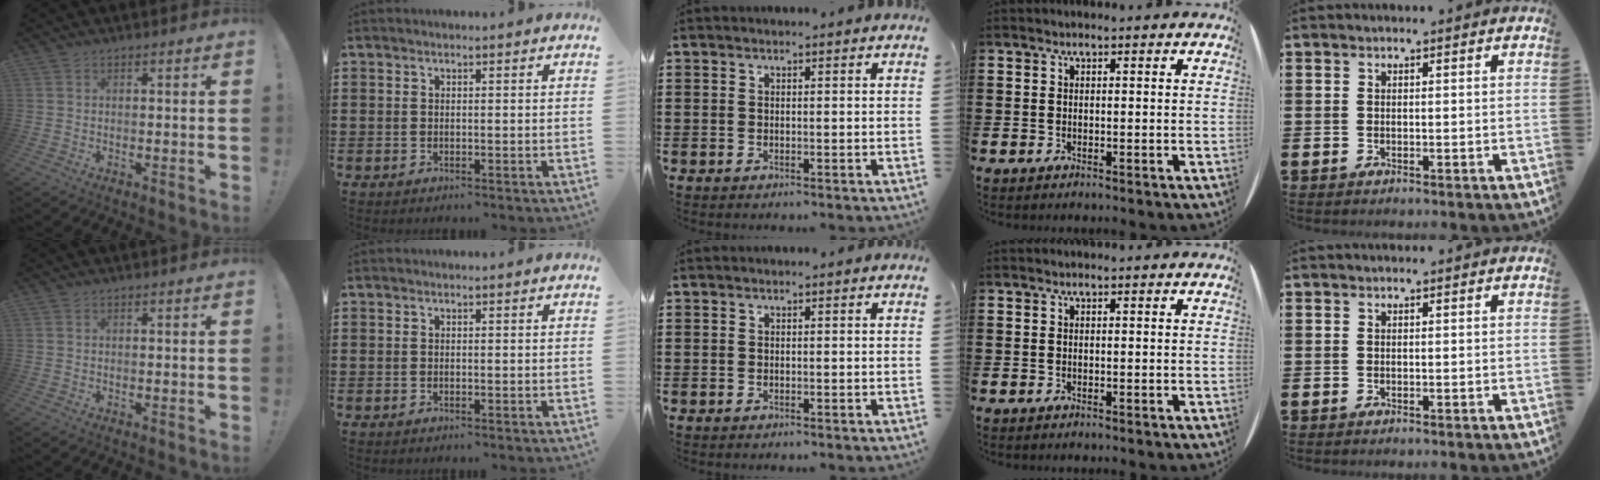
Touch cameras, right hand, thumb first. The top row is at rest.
{}